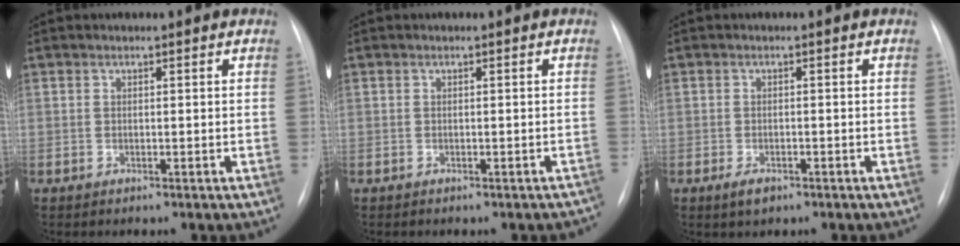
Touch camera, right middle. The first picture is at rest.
{"total": 3.2, "force": [-2.8, 1.2, 1.0], "torque": [-0.003, 0.007, -0.029]}
{"total": 2.1, "force": [-1.3, 1.0, 1.3], "torque": [-0.029, -0.002, -0.016]}